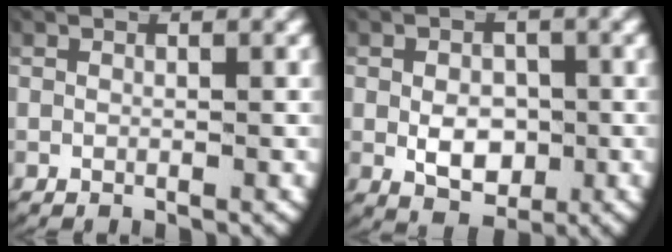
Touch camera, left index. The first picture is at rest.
{"total": 4.1, "force": [-0.8, 2.9, 2.7], "torque": [-0.050, -0.026, -0.001]}